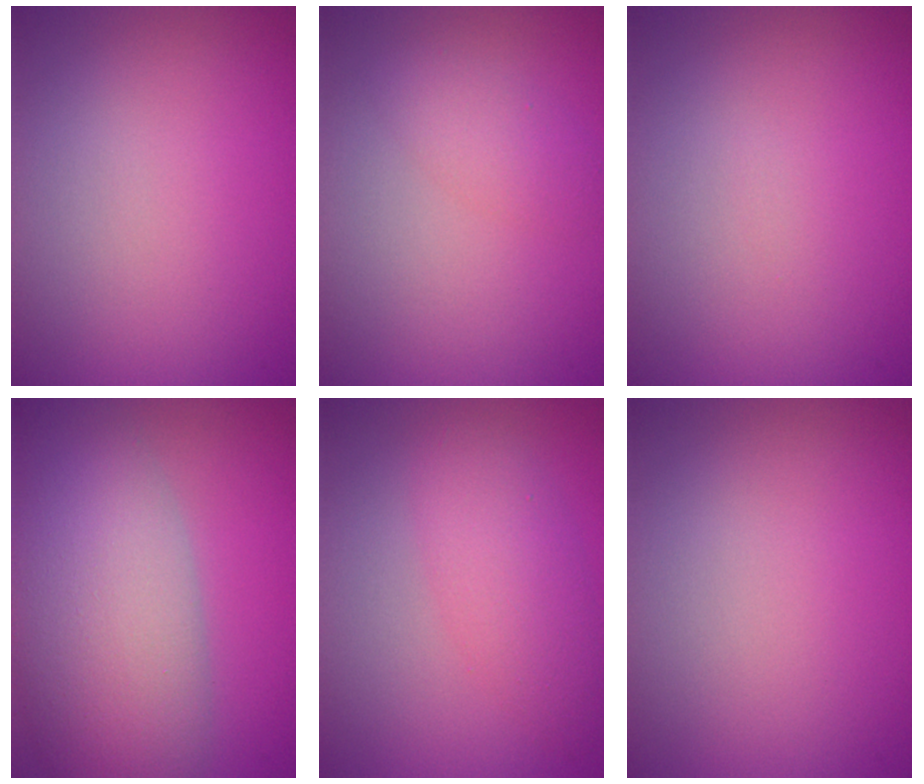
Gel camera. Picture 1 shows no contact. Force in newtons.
{"total": 2.1, "press": 2.1, "slide": 0.1}
{"total": 0.0}
{"total": 10.8, "press": 10.8, "slide": 0.7}
{"total": 3.4, "press": 3.4, "slide": 0.1}
{"total": 0.0}